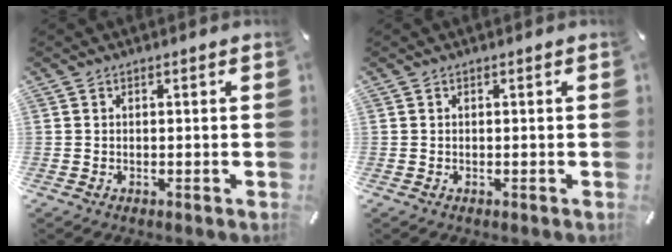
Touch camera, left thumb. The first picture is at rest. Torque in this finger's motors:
{"motor_torque": [0.00, 0.00, 0.00, 0.00, 0.00]}